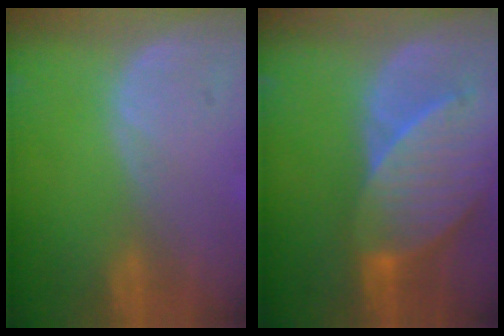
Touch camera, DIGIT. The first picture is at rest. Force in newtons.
{"total": 9.6, "press": 8.7, "slide": 3.9}